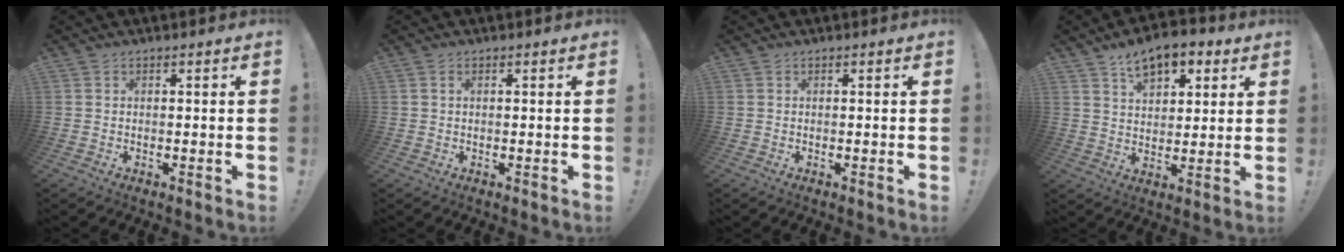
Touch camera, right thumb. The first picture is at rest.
{"total": 0.6, "force": [0.2, 0.2, 0.5], "torque": [-0.011, 0.002, 0.002]}
{"total": 0.0}
{"total": 10.4, "force": [6.4, 6.0, 5.6], "torque": [-0.085, -0.023, 0.118]}